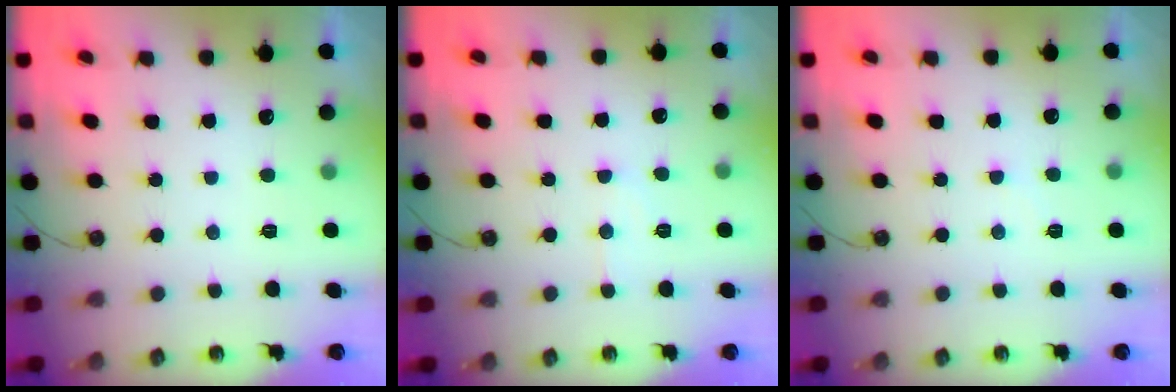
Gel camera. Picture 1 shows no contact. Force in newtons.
{"total": 5.9, "press": 5.9, "slide": 0.3}
{"total": 4.7, "press": 4.6, "slide": 0.8}